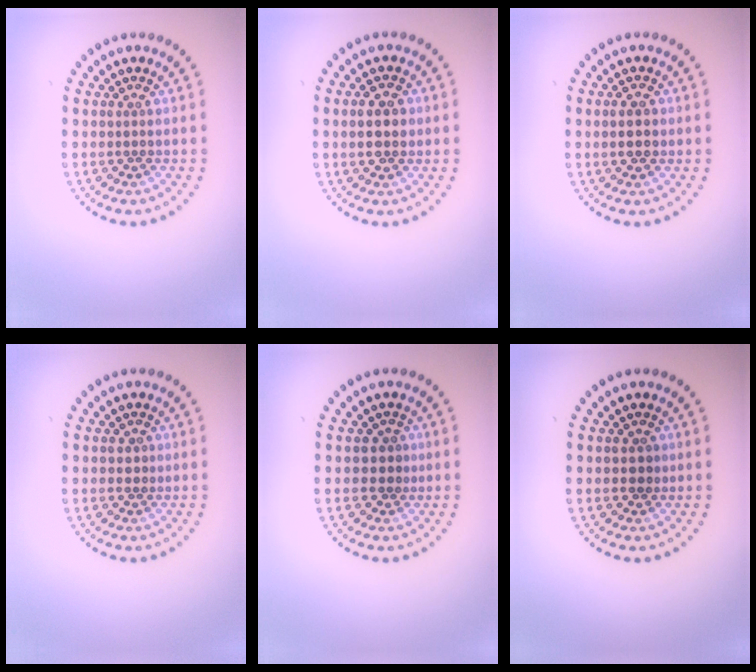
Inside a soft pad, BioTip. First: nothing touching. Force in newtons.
{"total": 3.0, "press": 3.0, "slide": 0.1}
{"total": 2.4, "press": 2.4, "slide": 0.2}
{"total": 0.7, "press": 0.6, "slide": 0.3}
{"total": 1.2, "press": 1.0, "slide": 0.8}
{"total": 1.0, "press": 0.9, "slide": 0.4}